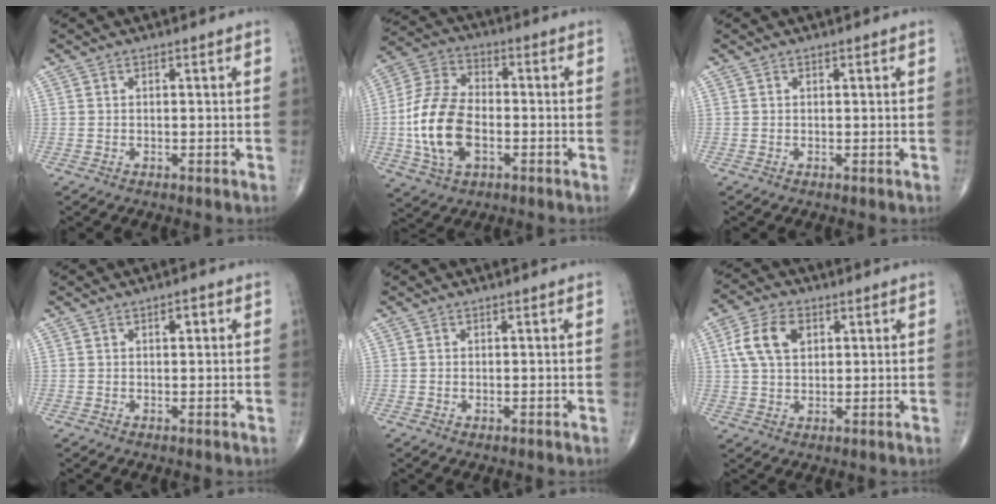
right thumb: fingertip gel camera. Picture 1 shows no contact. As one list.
[{"total": 15.1, "force": [-2.8, 9.0, 11.7], "torque": [-0.233, 0.018, -0.054]}, {"total": 0.0}, {"total": 1.8, "force": [0.6, 0.9, 1.4], "torque": [-0.016, 0.001, 0.008]}, {"total": 0.5, "force": [0.0, 0.4, 0.4], "torque": [-0.009, -0.002, 0.002]}, {"total": 8.7, "force": [2.6, 5.6, 6.0], "torque": [-0.110, 0.006, 0.047]}]